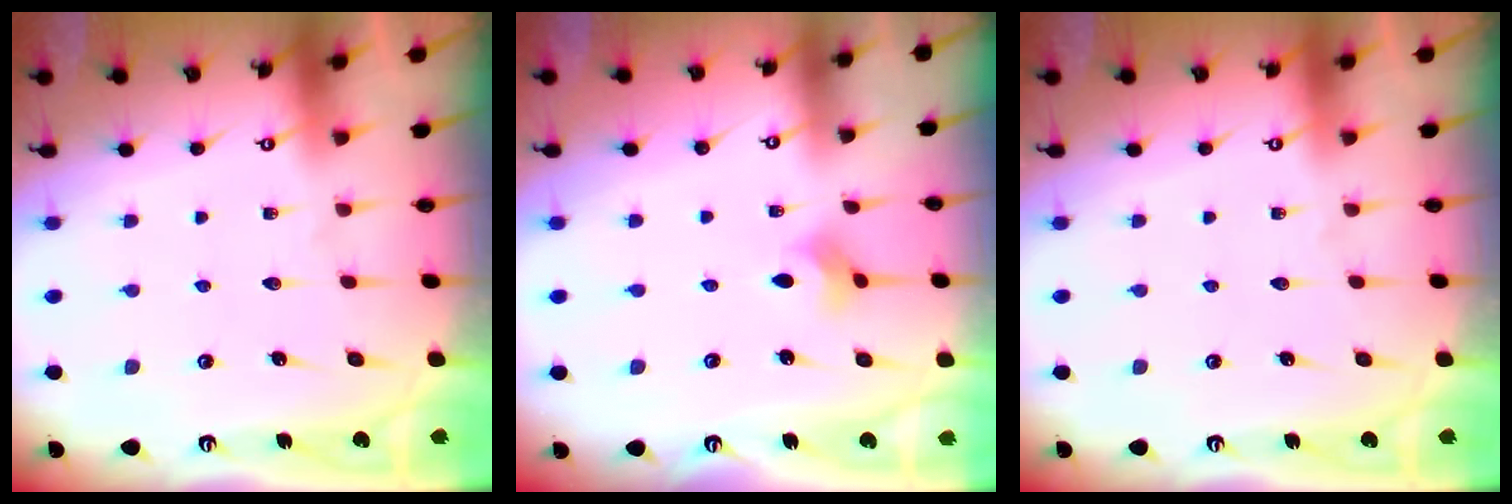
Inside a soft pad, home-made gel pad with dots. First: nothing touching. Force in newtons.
{"total": 2.8, "press": 2.8, "slide": 0.7}
{"total": 0.0}